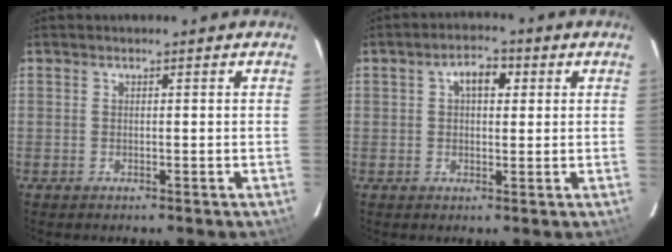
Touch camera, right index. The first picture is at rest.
{"total": 4.7, "force": [1.4, 2.8, 3.5], "torque": [-0.055, 0.018, 0.023]}